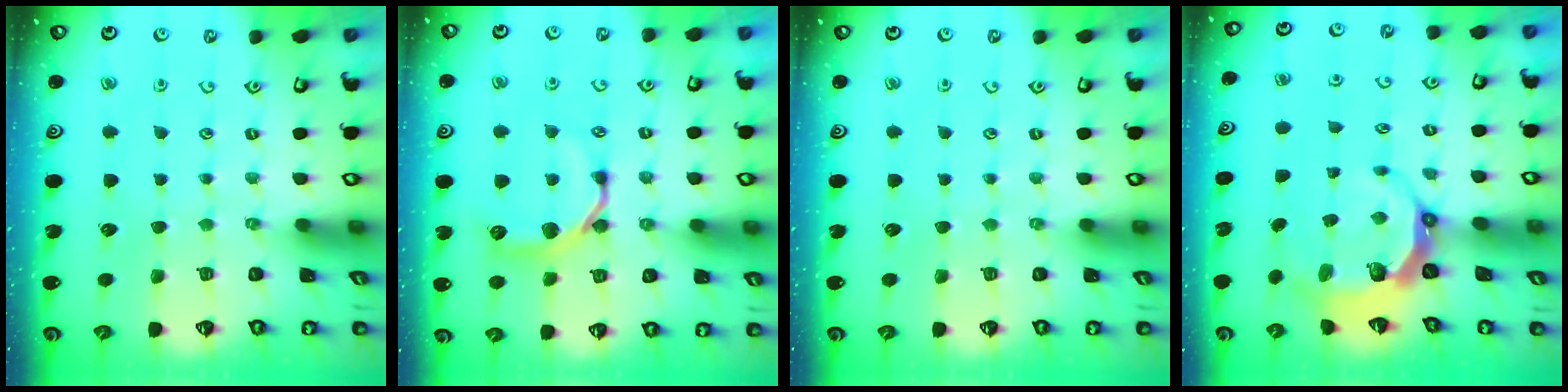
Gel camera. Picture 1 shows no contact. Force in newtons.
{"total": 9.2, "press": 9.2, "slide": 0.3}
{"total": 0.0}
{"total": 6.4, "press": 5.1, "slide": 3.8}